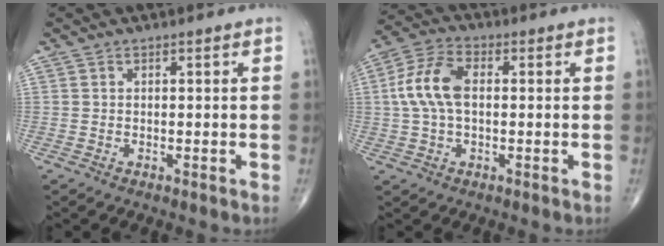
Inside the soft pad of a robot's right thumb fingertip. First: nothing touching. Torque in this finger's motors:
{"motor_torque": [-0.14, 1.16, 0.96, 0.05, 0.13]}